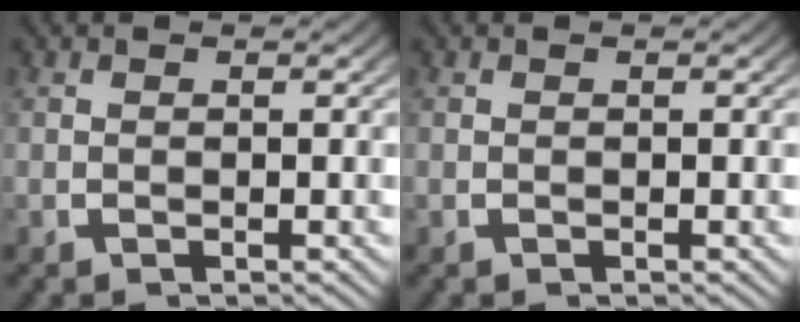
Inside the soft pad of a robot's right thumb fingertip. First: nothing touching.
{"total": 0.0}